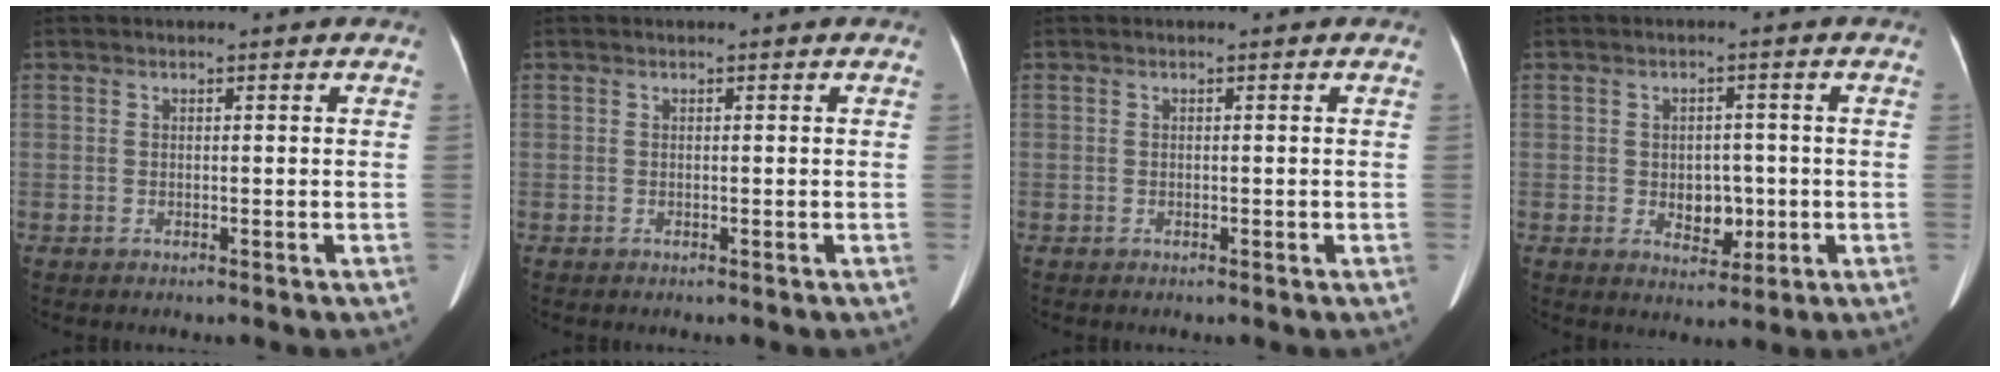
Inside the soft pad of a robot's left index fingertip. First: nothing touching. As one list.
[{"total": 0.0}, {"total": 0.0}, {"total": 4.4, "force": [-0.6, 3.1, 3.1], "torque": [-0.043, 0.006, 0.000]}]